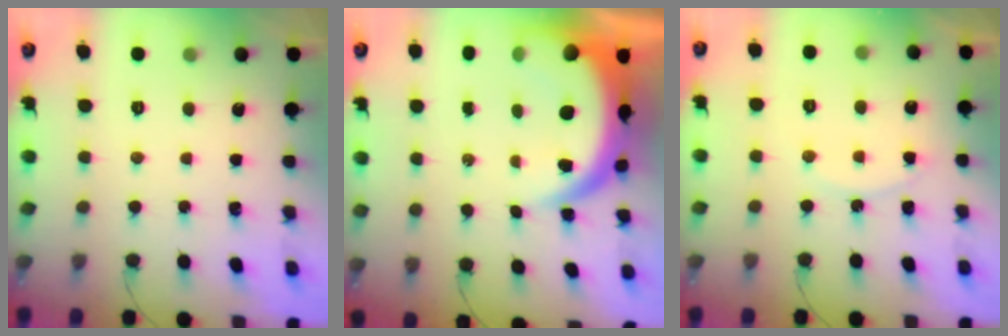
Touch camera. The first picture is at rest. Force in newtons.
{"total": 13.1, "press": 13.0, "slide": 1.4}
{"total": 6.6, "press": 6.6, "slide": 0.7}